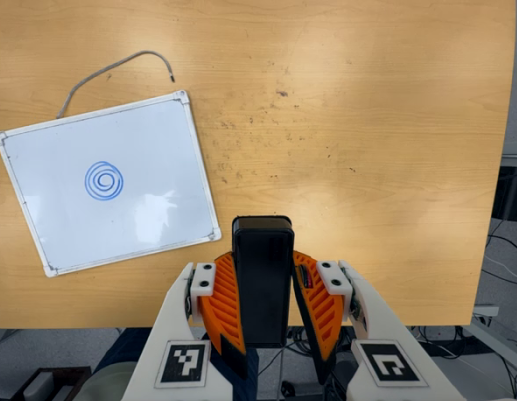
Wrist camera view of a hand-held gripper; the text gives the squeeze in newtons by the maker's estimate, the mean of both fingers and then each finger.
{"total": 8.6, "left": 7.4, "right": 9.8}